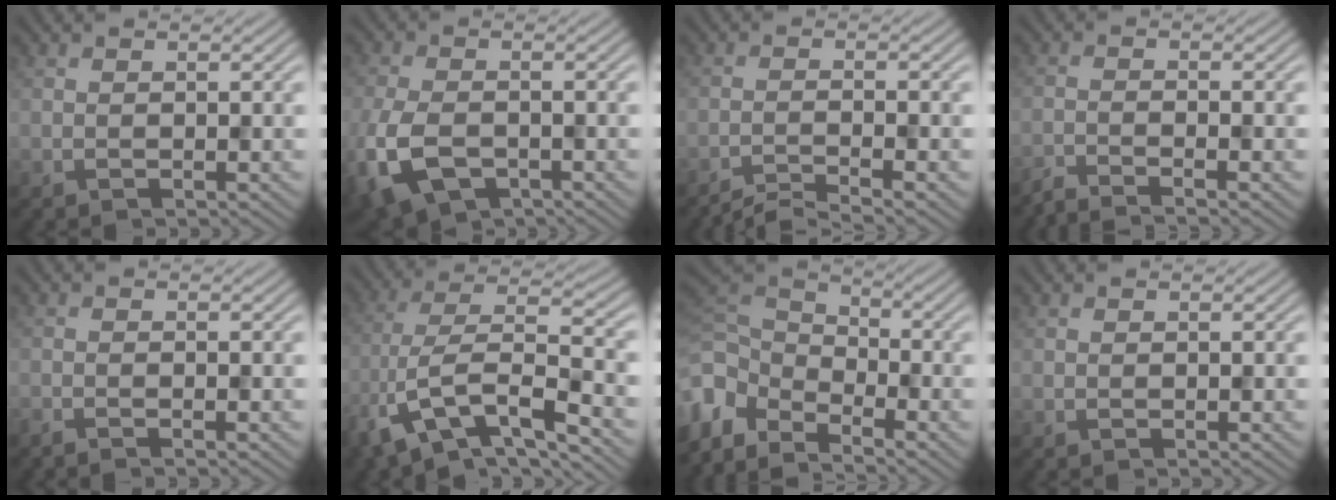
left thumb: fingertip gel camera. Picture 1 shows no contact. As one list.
[{"total": 8.7, "force": [-4.1, 4.9, 6.0], "torque": [-0.153, -0.023, -0.077]}, {"total": 3.8, "force": [-3.2, 0.3, 2.0], "torque": [-0.023, 0.004, -0.073]}, {"total": 3.7, "force": [-3.0, 0.3, 2.1], "torque": [-0.038, -0.002, -0.070]}, {"total": 1.3, "force": [-1.0, 0.0, 0.8], "torque": [-0.010, -0.002, -0.025]}, {"total": 12.4, "force": [-7.3, 4.4, 8.9], "torque": [-0.179, -0.008, -0.141]}, {"total": 6.9, "force": [-4.3, 3.8, 3.8], "torque": [-0.101, -0.009, -0.101]}, {"total": 0.0}]